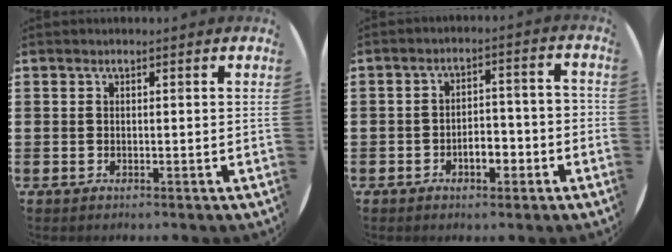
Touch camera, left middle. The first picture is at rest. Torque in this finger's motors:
{"motor_torque": [-0.24, 0.71, 0.10, 0.01]}